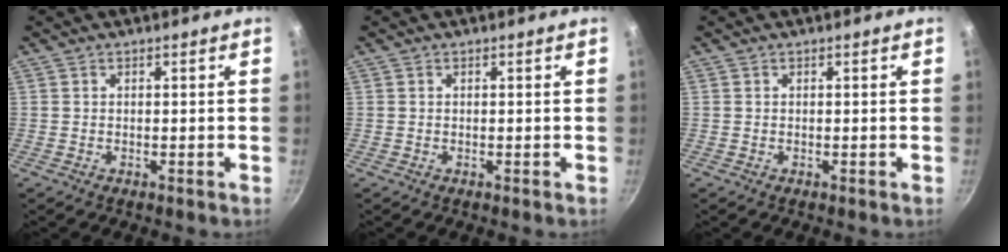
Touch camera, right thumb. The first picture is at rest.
{"total": 0.0}
{"total": 0.0}